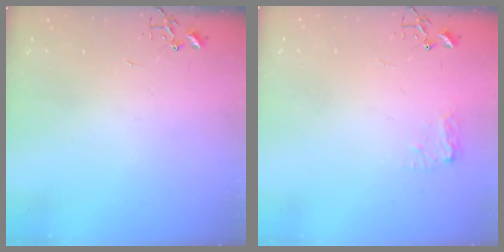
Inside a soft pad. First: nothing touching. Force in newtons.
{"total": 6.6, "press": 6.6, "slide": 0.2}